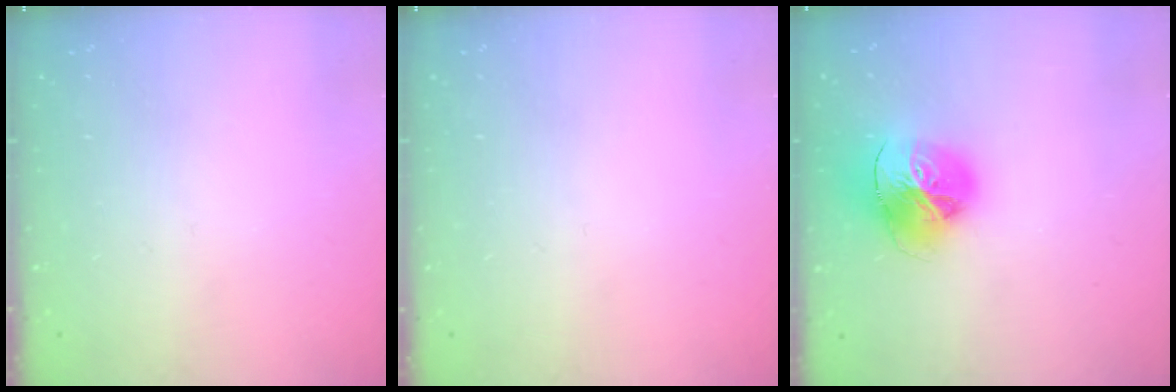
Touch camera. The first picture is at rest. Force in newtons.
{"total": 0.0}
{"total": 18.2, "press": 18.1, "slide": 2.0}